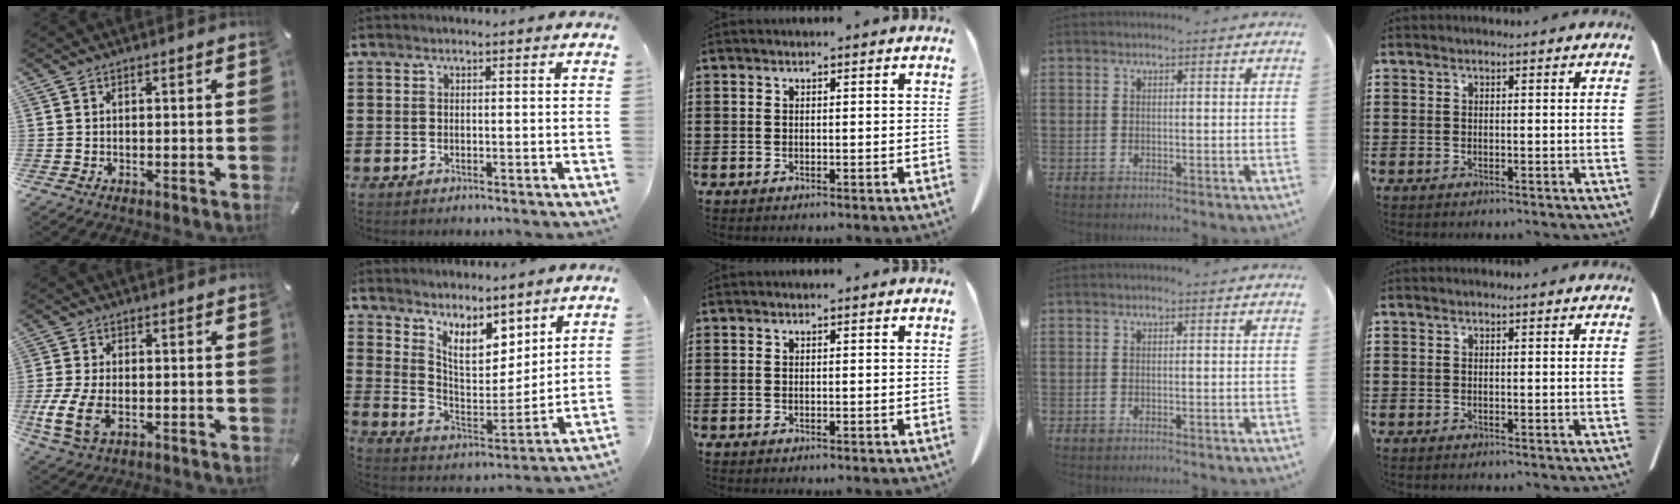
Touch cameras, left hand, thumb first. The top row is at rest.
{"thumb": {"total": 8.9, "force": [-2.1, 5.2, 6.9], "torque": [-0.154, -0.005, -0.034]}, "index": {"total": 7.8, "force": [6.2, 3.2, 3.5], "torque": [-0.071, -0.037, 0.110]}}